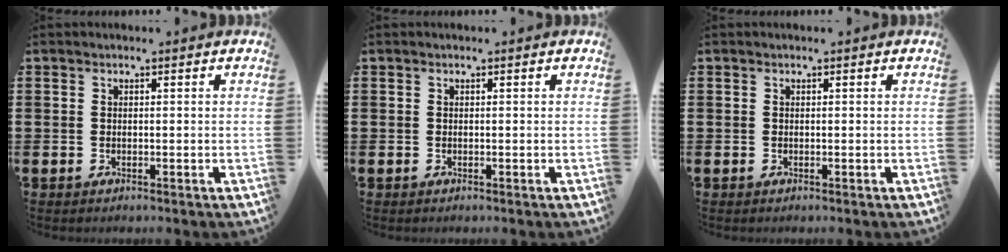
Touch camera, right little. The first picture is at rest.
{"total": 0.0}
{"total": 0.0}